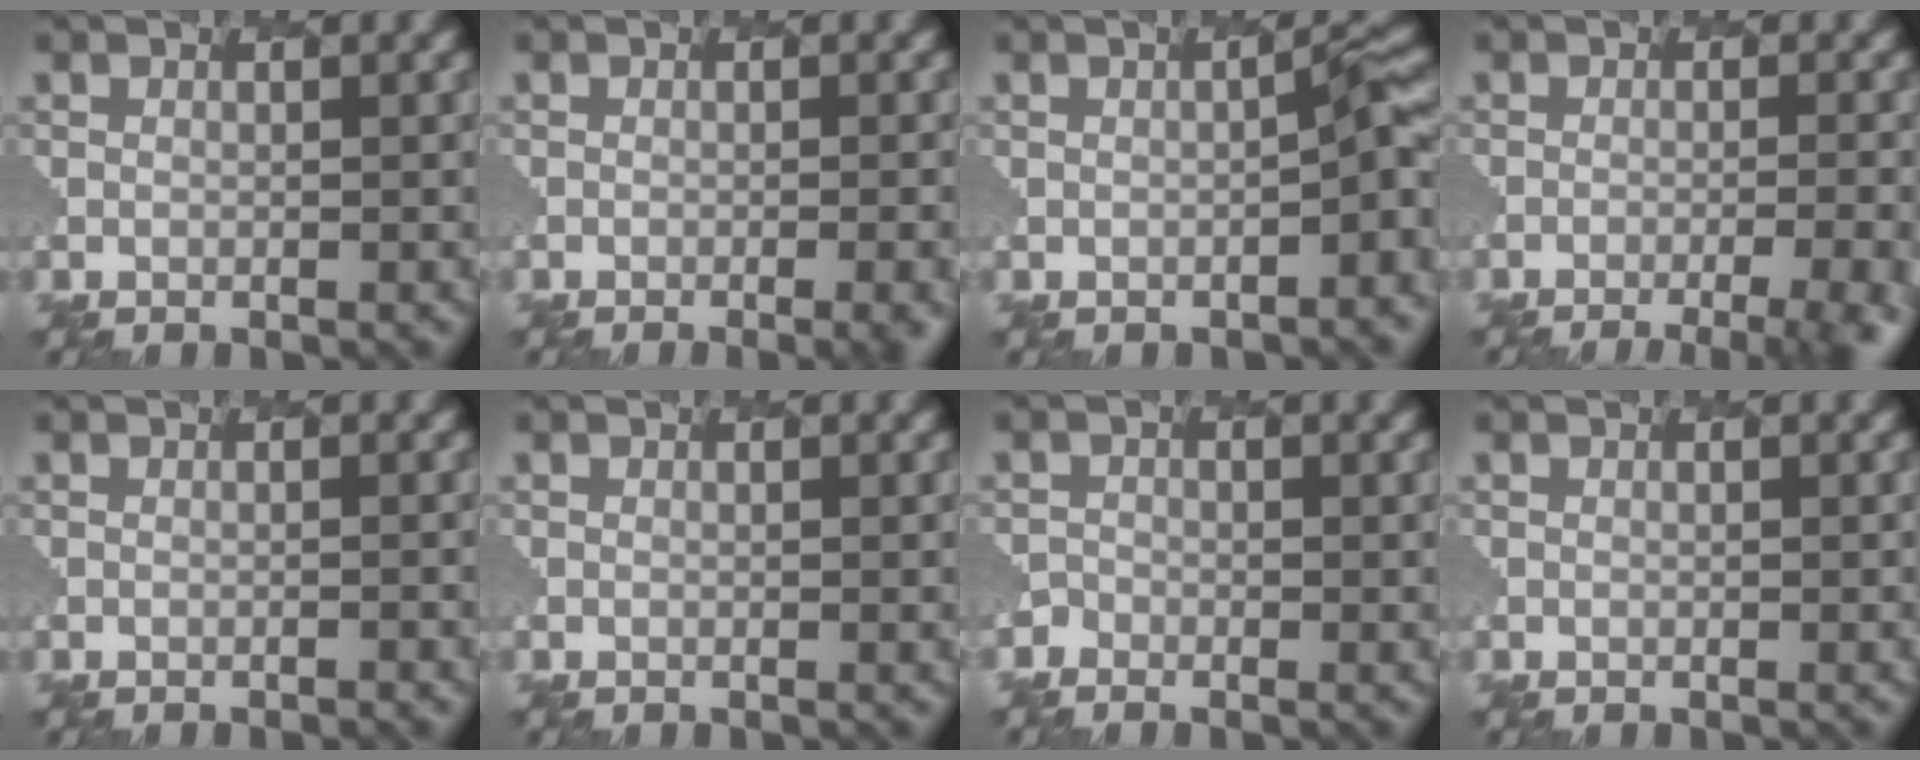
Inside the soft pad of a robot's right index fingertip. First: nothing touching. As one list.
[{"total": 3.9, "force": [-1.7, 1.3, 3.2], "torque": [-0.023, 0.008, -0.008]}, {"total": 3.3, "force": [-1.4, 0.6, 2.9], "torque": [-0.049, 0.008, -0.014]}, {"total": 9.4, "force": [-6.6, 2.9, 6.1], "torque": [-0.052, 0.004, -0.057]}, {"total": 0.6, "force": [-0.4, 0.2, 0.3], "torque": [0.002, 0.005, -0.004]}, {"total": 0.0}, {"total": 2.1, "force": [-1.7, 0.2, -1.2], "torque": [-0.004, 0.011, -0.025]}, {"total": 0.0}]